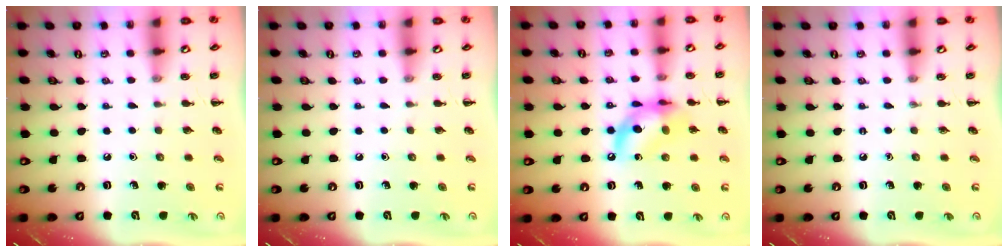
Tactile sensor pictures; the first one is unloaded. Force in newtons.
{"total": 0.0}
{"total": 13.6, "press": 13.2, "slide": 3.3}
{"total": 0.0}